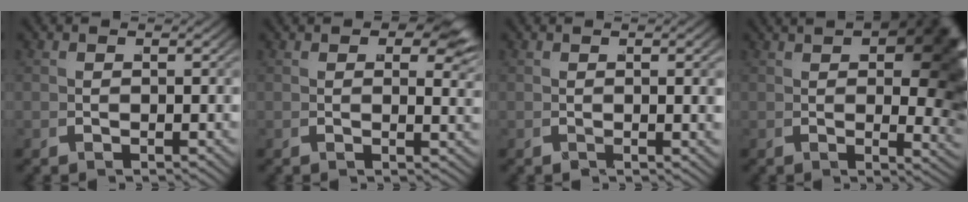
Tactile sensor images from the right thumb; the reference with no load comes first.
{"total": 4.2, "force": [1.9, 2.1, 3.2], "torque": [-0.041, -0.004, 0.027]}
{"total": 1.7, "force": [0.4, 0.4, 1.6], "torque": [-0.032, 0.003, 0.007]}
{"total": 13.7, "force": [2.7, 6.3, 11.9], "torque": [-0.120, -0.008, 0.042]}